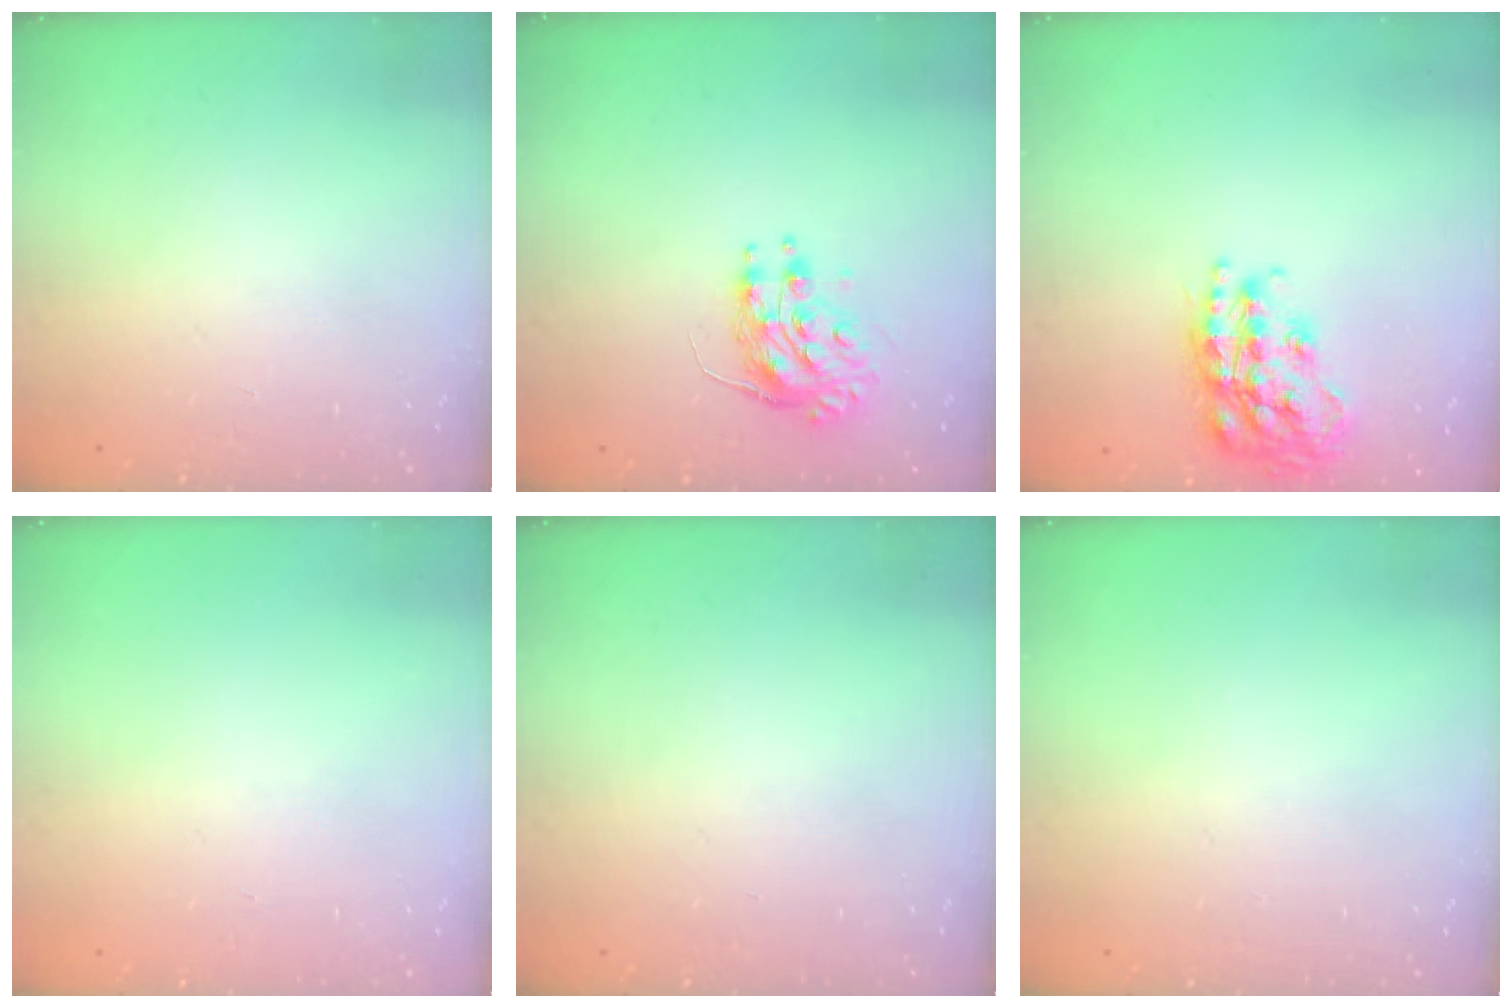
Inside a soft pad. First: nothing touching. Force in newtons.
{"total": 8.7, "press": 8.7, "slide": 0.8}
{"total": 19.5, "press": 19.4, "slide": 1.3}
{"total": 0.0}
{"total": 0.0}
{"total": 0.0}